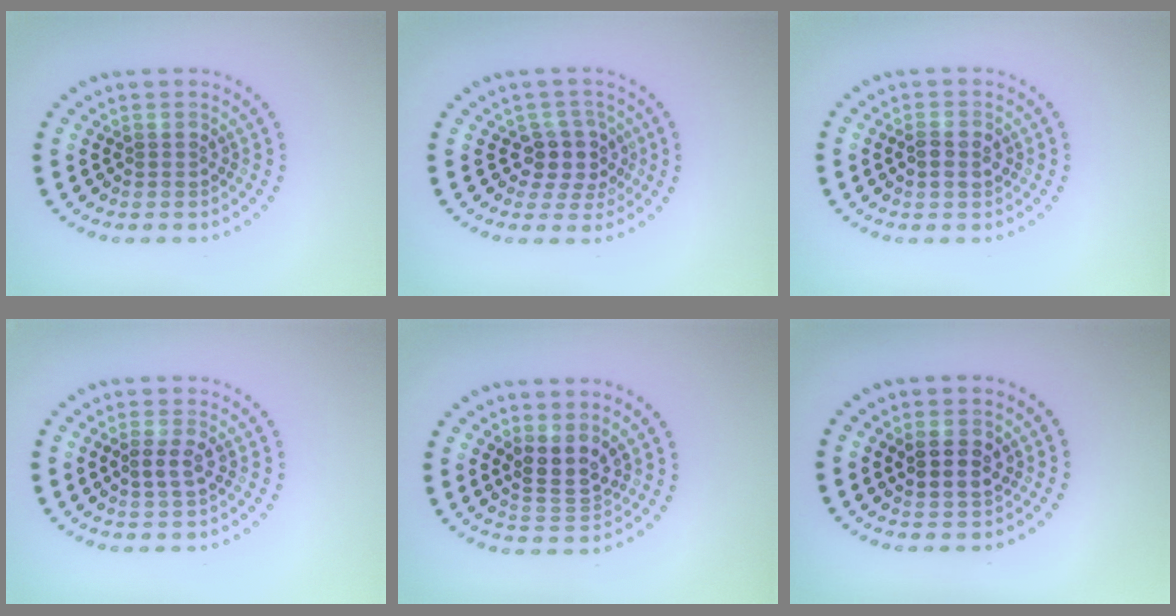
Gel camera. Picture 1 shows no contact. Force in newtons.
{"total": 3.0, "press": 2.5, "slide": 1.6}
{"total": 1.8, "press": 1.8, "slide": 0.0}
{"total": 1.8, "press": 1.7, "slide": 0.5}
{"total": 3.0, "press": 2.7, "slide": 1.2}
{"total": 2.6, "press": 2.5, "slide": 0.7}